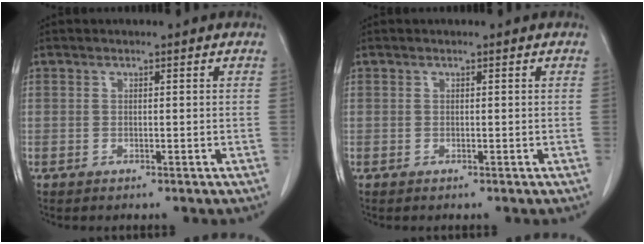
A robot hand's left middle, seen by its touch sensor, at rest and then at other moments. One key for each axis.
{"total": 0.0}